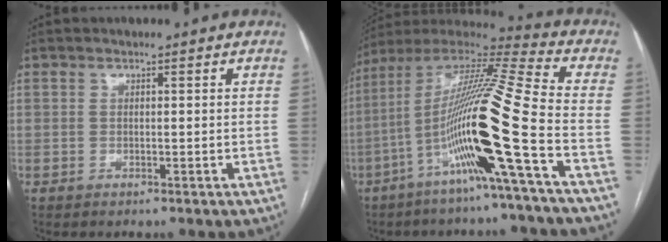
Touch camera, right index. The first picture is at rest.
{"total": 19.4, "force": [-6.9, -1.6, 18.1], "torque": [-0.352, -0.011, -0.141]}